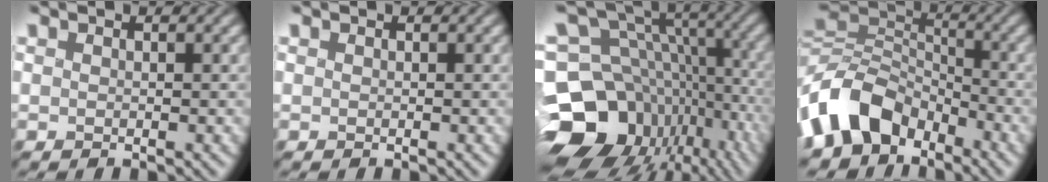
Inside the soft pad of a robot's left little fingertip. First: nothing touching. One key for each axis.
{"total": 0.0}
{"total": 17.3, "fx": -7.1, "fy": 13.2, "fz": 8.7, "tx": -0.189, "ty": 0.010, "tz": -0.065}
{"total": 9.2, "fx": -5.8, "fy": 6.0, "fz": 3.7, "tx": -0.073, "ty": 0.002, "tz": -0.128}